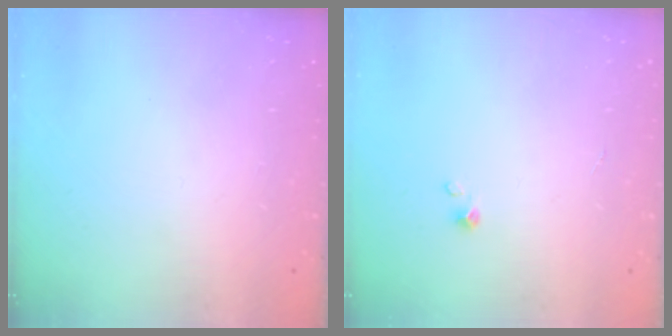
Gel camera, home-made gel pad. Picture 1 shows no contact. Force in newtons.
{"total": 0.7, "press": 0.7, "slide": 0.1}